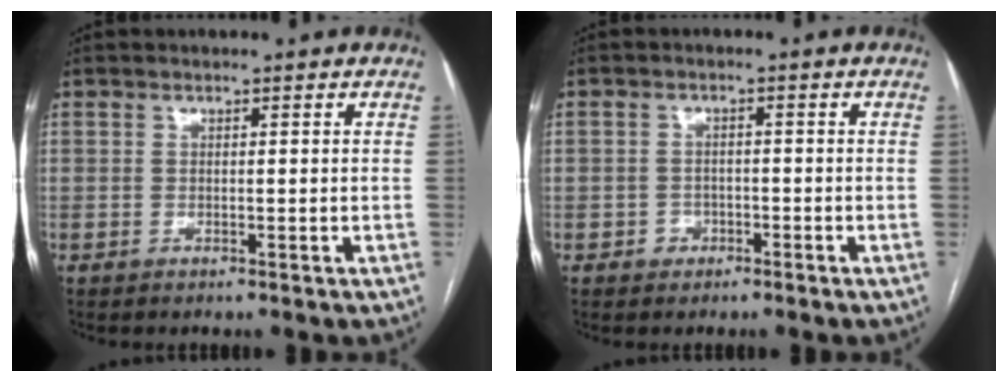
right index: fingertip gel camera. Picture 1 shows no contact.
{"total": 2.2, "force": [-1.1, 1.9, 0.4], "torque": [0.000, 0.009, -0.020]}